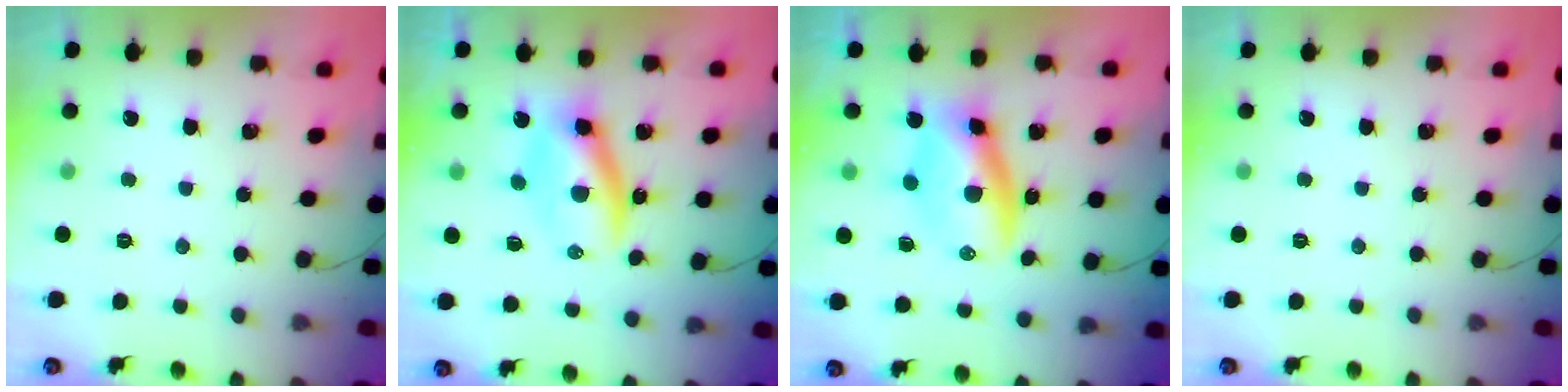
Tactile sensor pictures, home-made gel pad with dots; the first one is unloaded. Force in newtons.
{"total": 7.2, "press": 7.1, "slide": 1.2}
{"total": 6.9, "press": 6.7, "slide": 1.8}
{"total": 0.0}